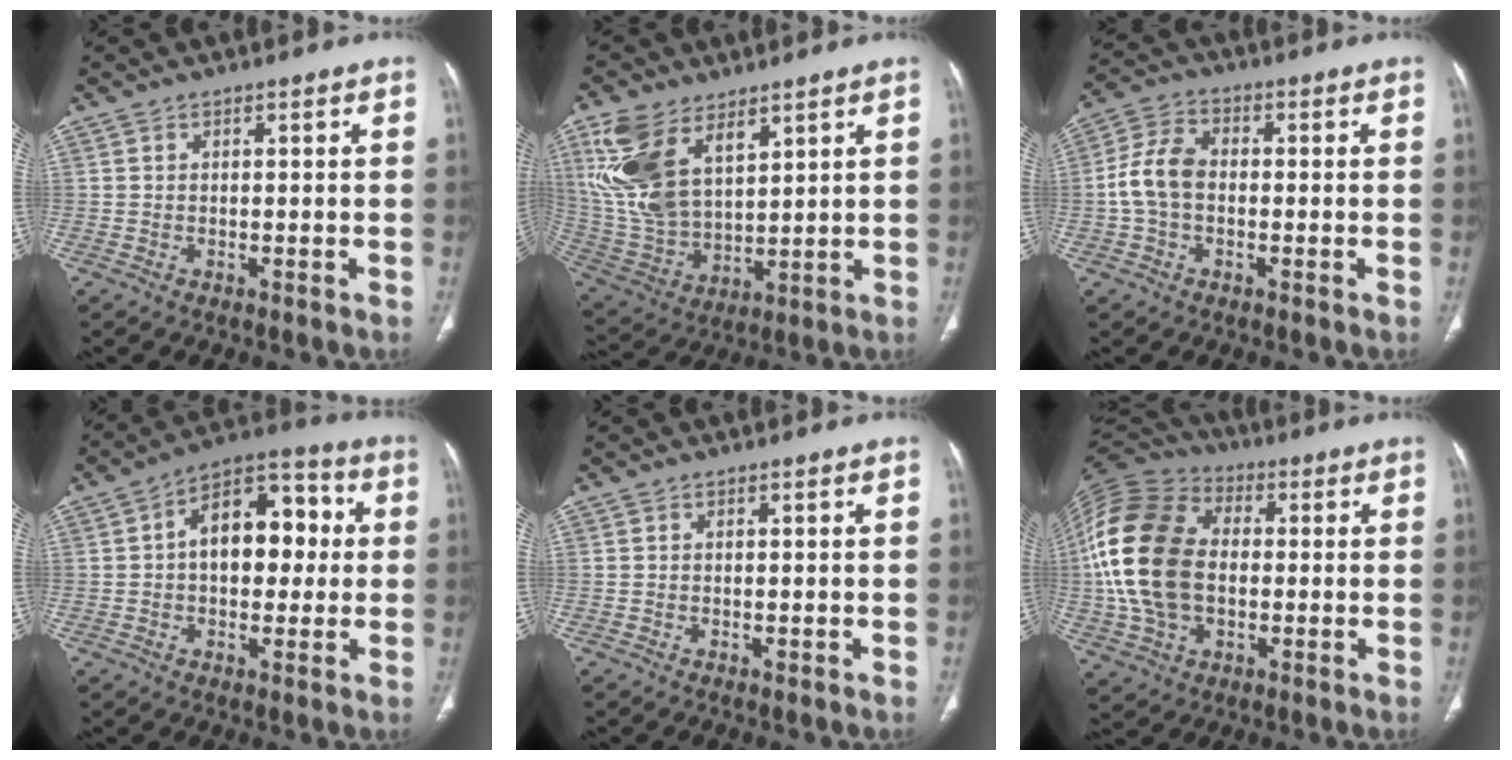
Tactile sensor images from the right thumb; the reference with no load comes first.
{"total": 16.4, "force": [8.3, 8.8, 11.1], "torque": [-0.221, -0.026, 0.179]}
{"total": 7.9, "force": [-0.7, 5.4, 5.7], "torque": [-0.115, 0.024, -0.022]}
{"total": 14.5, "force": [1.5, 8.9, 11.3], "torque": [-0.132, 0.034, 0.013]}
{"total": 0.0}
{"total": 21.4, "force": [0.0, 14.5, 15.8], "torque": [-0.324, 0.019, -0.002]}